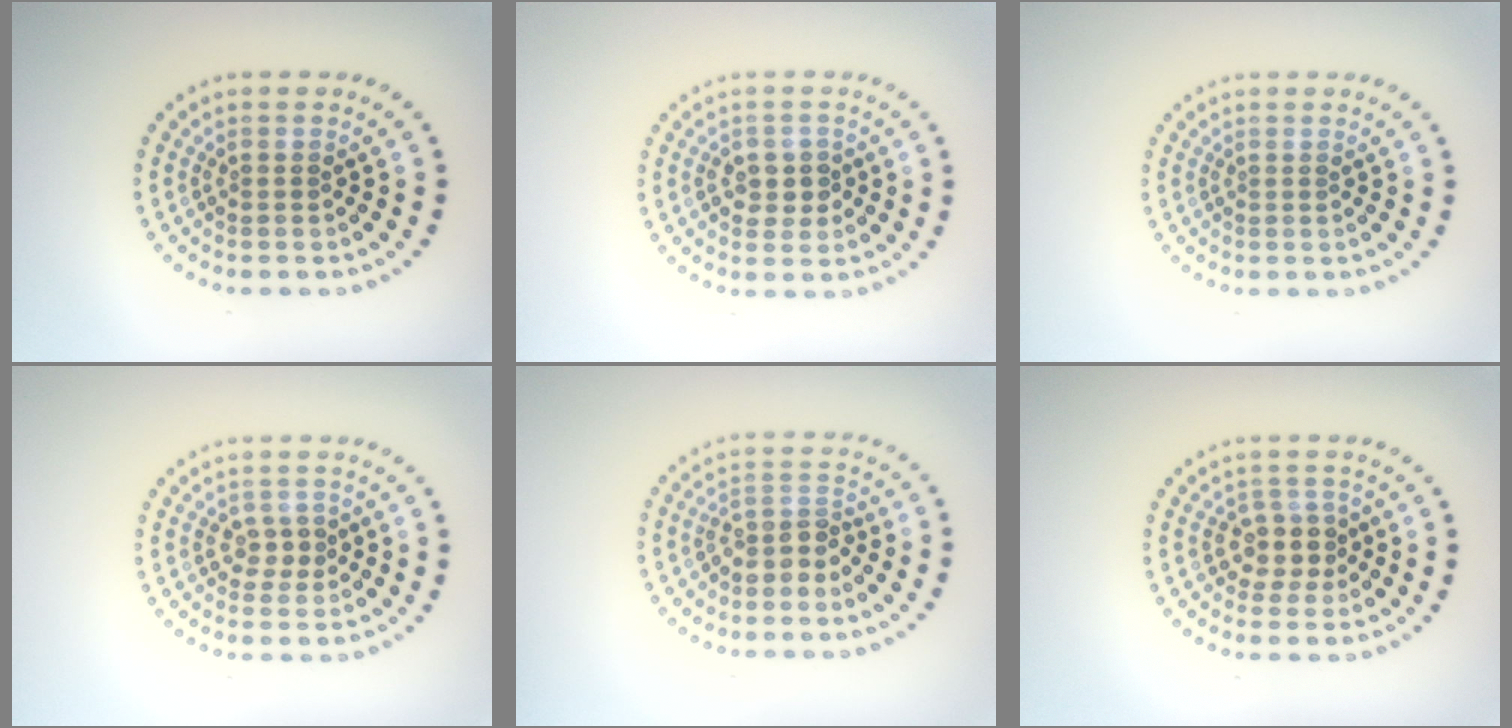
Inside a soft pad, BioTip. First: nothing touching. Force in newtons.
{"total": 2.2, "press": 2.2, "slide": 0.2}
{"total": 0.0}
{"total": 1.8, "press": 1.7, "slide": 0.5}
{"total": 2.5, "press": 1.9, "slide": 1.5}
{"total": 2.7, "press": 2.3, "slide": 1.4}